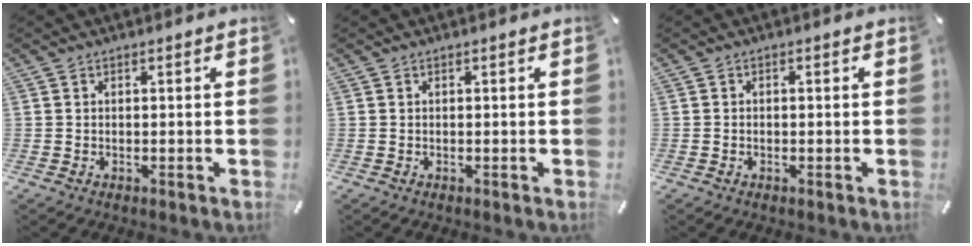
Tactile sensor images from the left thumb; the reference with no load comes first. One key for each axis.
{"total": 0.0}
{"total": 0.6, "fx": -0.4, "fy": 0.3, "fz": 0.2, "tx": -0.004, "ty": 0.001, "tz": -0.008}